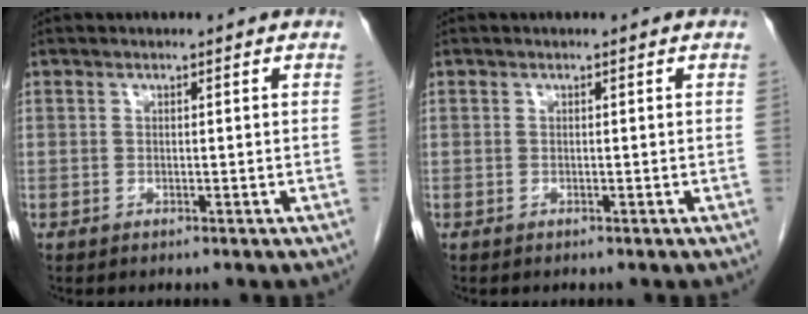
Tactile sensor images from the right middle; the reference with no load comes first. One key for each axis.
{"total": 0.0}